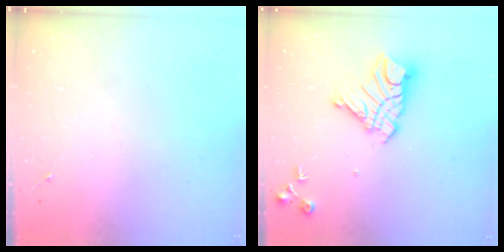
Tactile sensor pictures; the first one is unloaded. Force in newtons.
{"total": 14.2, "press": 14.2, "slide": 1.3}